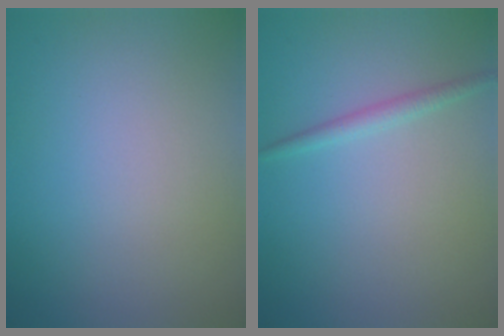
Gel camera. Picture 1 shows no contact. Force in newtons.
{"total": 1.3, "press": 1.3, "slide": 0.0}